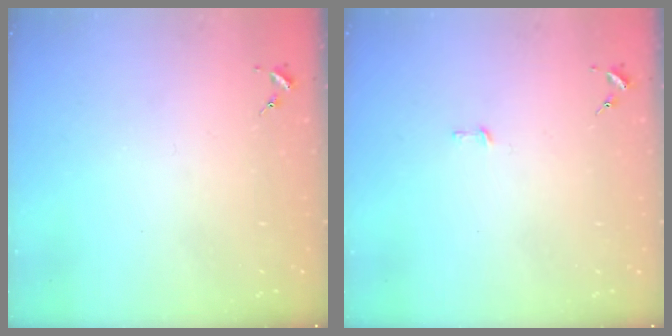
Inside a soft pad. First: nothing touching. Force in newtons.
{"total": 3.5, "press": 3.5, "slide": 0.3}